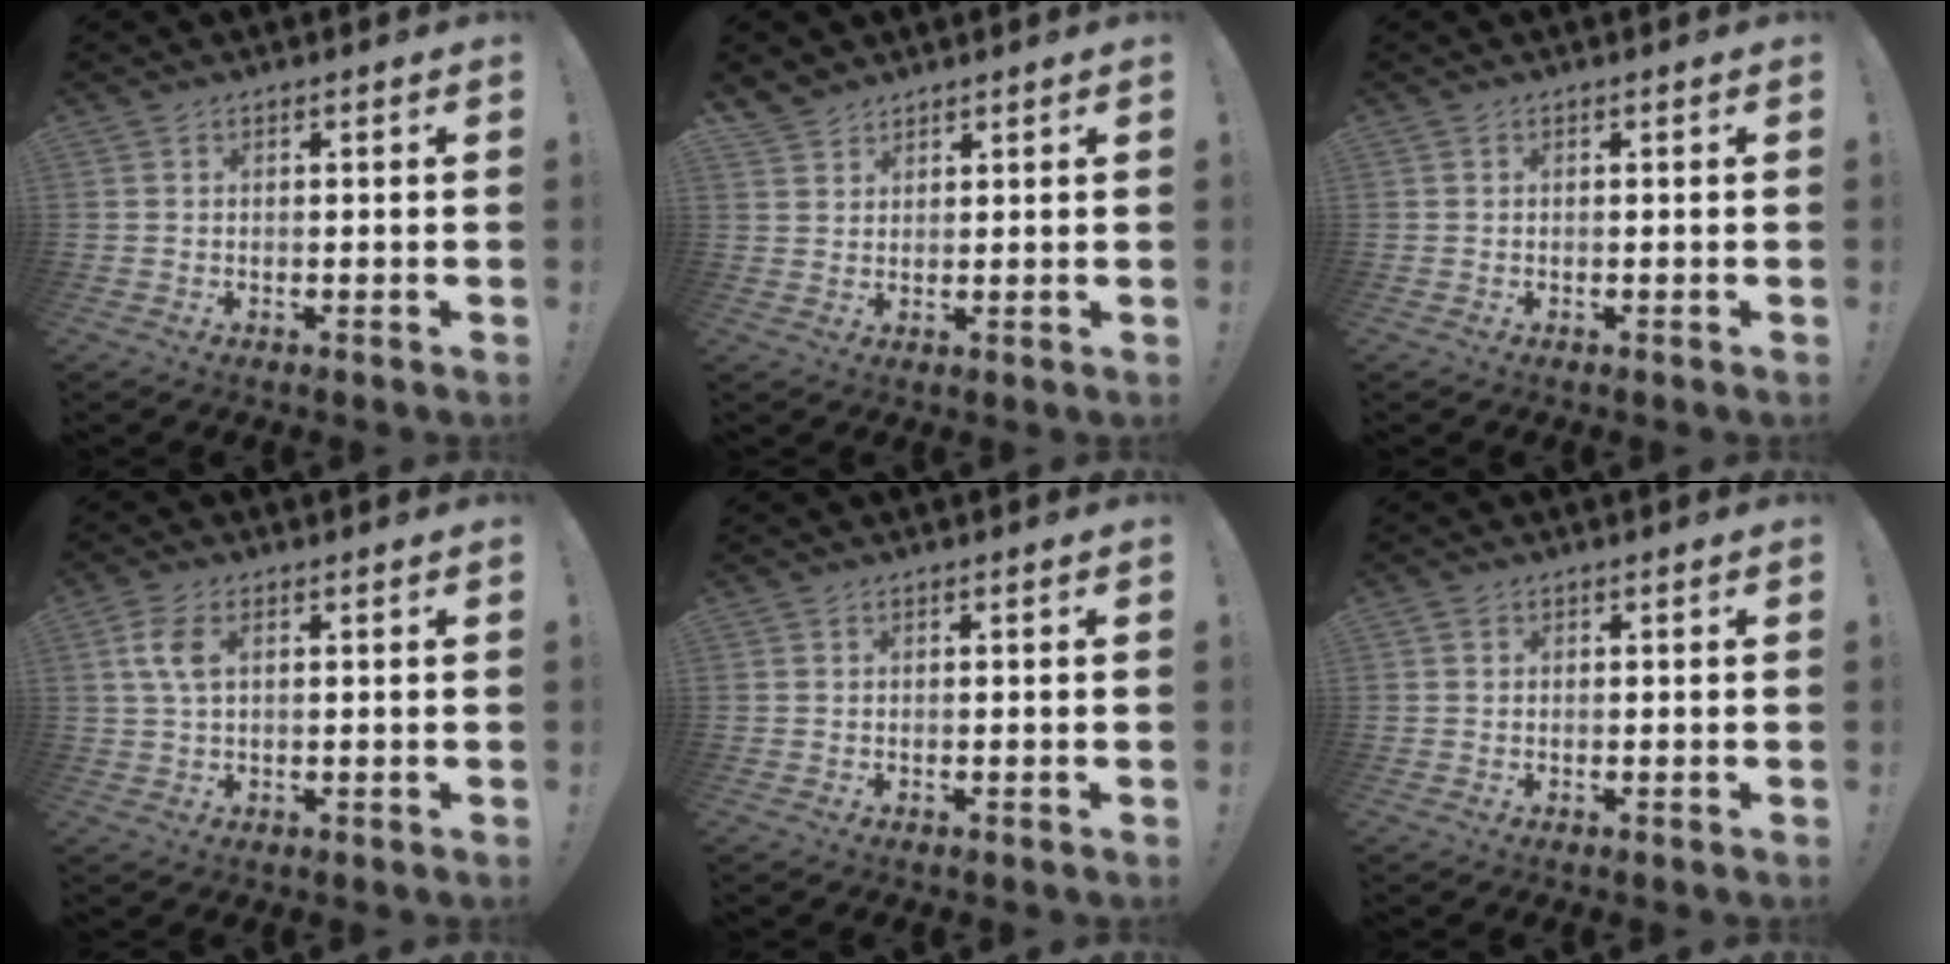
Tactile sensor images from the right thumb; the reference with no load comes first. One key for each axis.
{"total": 3.8, "fx": 3.3, "fy": 1.6, "fz": 0.4, "tx": -0.012, "ty": -0.021, "tz": 0.066}
{"total": 0.0}
{"total": 5.7, "fx": 1.5, "fy": 3.2, "fz": 4.5, "tx": -0.099, "ty": 0.001, "tz": 0.026}
{"total": 0.0}
{"total": 0.7, "fx": 0.3, "fy": 0.6, "fz": 0.0, "tx": -0.003, "ty": 0.003, "tz": 0.007}